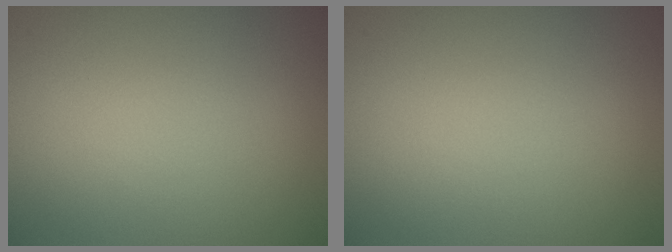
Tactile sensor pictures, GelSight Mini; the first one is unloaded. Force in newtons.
{"total": 0.0}